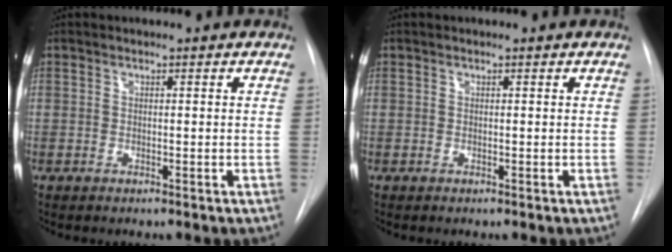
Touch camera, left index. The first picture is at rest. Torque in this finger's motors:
{"motor_torque": [-0.01, 0.01, 0.00, 0.00]}